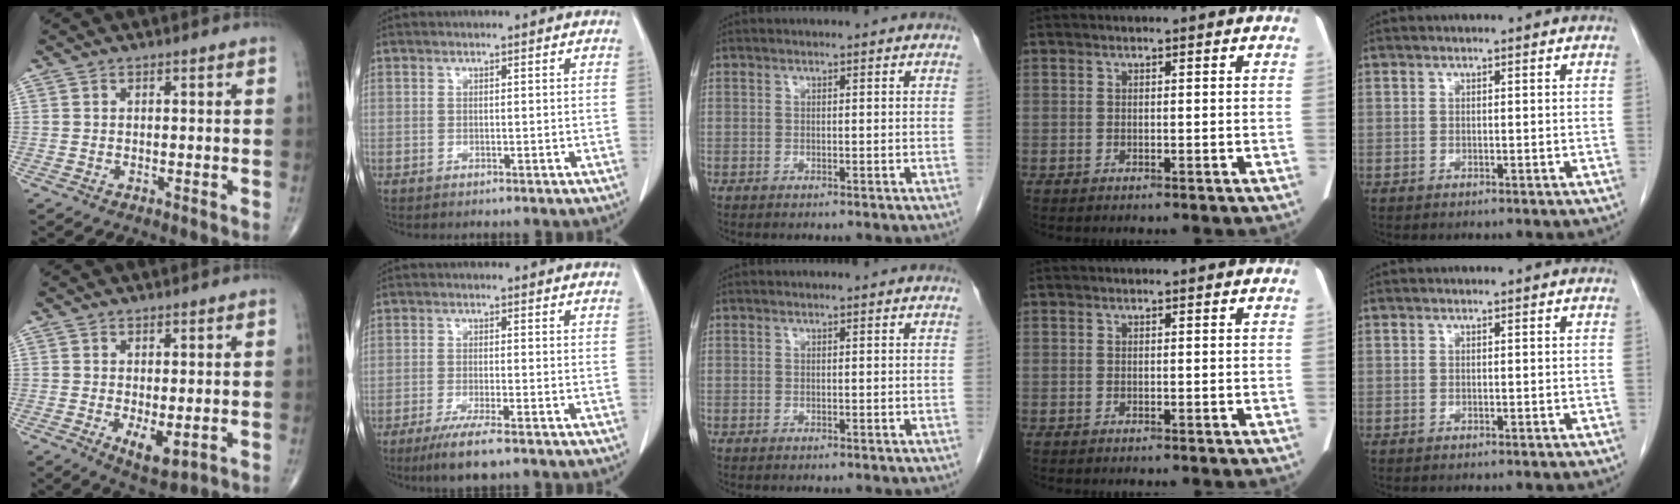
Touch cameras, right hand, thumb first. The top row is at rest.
{"thumb": {"total": 5.0, "force": [-0.9, 2.2, 4.4], "torque": [-0.067, -0.016, -0.004]}, "index": {"total": 6.2, "force": [-4.2, 0.2, 4.5], "torque": [-0.081, -0.017, -0.069]}}